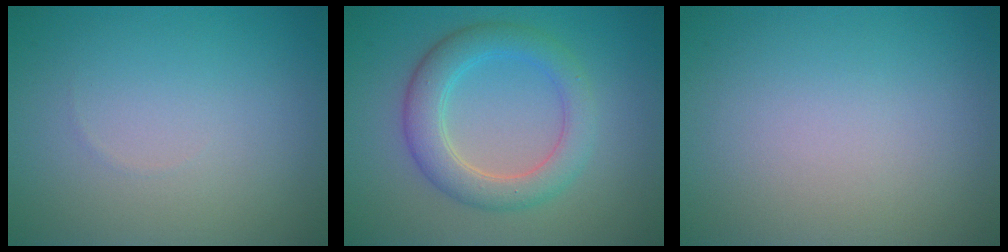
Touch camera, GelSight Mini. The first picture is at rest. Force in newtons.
{"total": 4.6, "press": 4.6, "slide": 0.3}
{"total": 0.0}